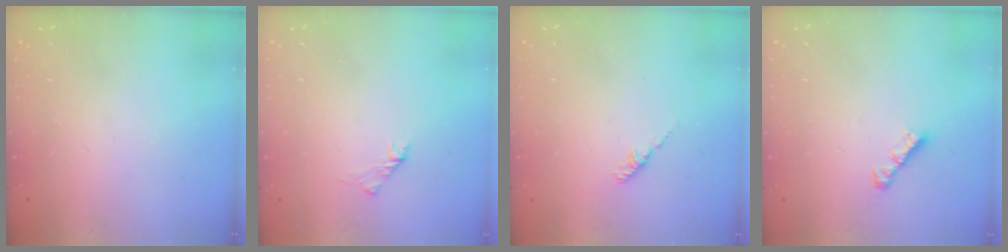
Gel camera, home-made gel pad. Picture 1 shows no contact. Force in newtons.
{"total": 2.0, "press": 1.9, "slide": 0.6}
{"total": 2.2, "press": 2.1, "slide": 0.6}
{"total": 3.0, "press": 3.0, "slide": 0.4}